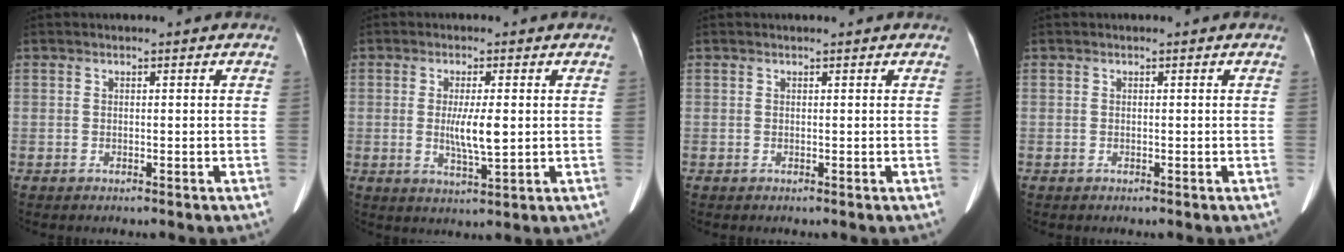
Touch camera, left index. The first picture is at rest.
{"total": 5.3, "force": [0.1, 0.9, 5.2], "torque": [-0.099, -0.008, 0.002]}
{"total": 0.8, "force": [0.7, 0.0, 0.3], "torque": [-0.006, 0.008, 0.011]}
{"total": 0.0}